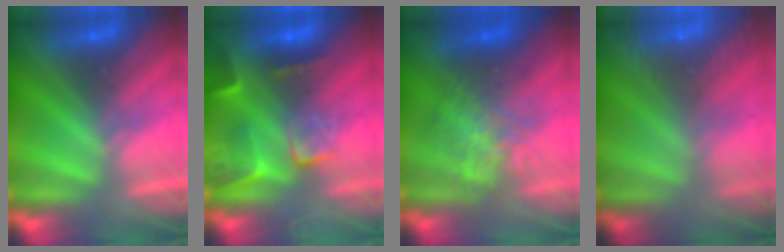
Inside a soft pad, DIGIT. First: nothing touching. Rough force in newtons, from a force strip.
{"total": 8.4}
{"total": 2.2}
{"total": 6.8}